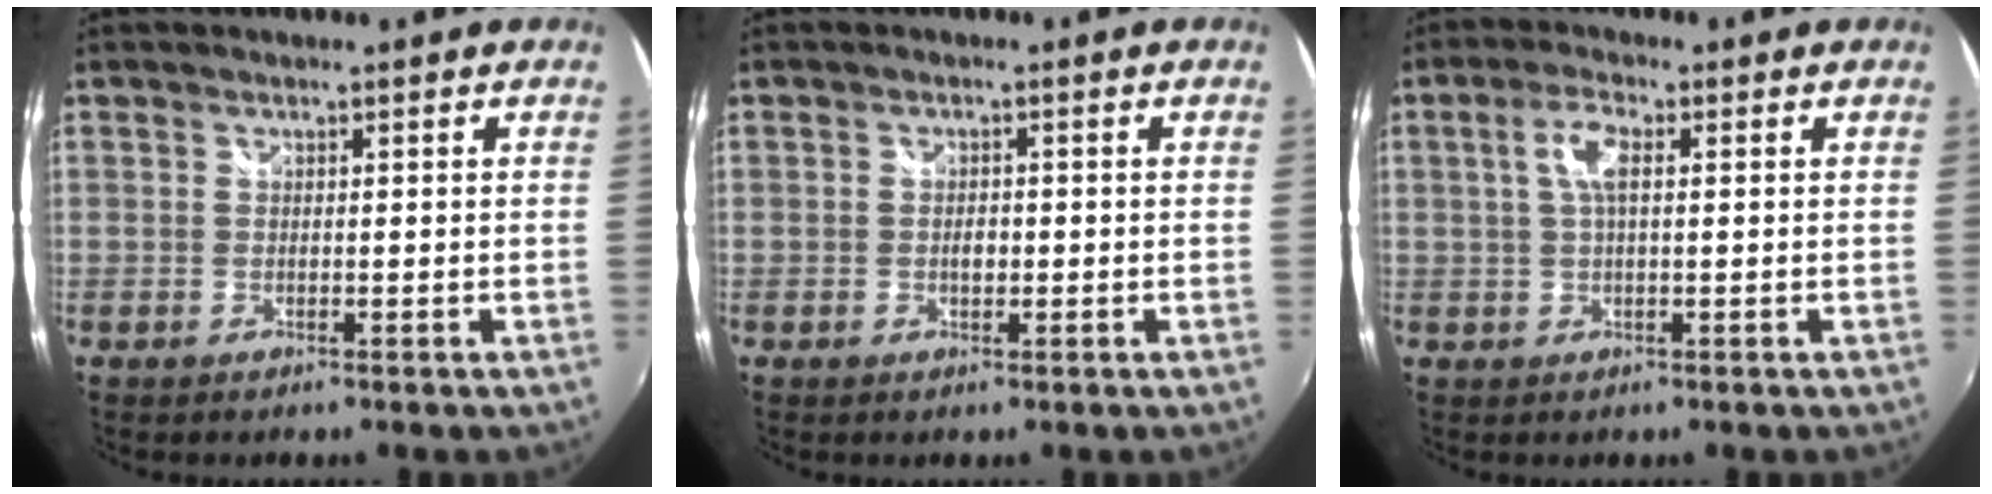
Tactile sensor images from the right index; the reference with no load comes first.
{"total": 1.8, "force": [-0.4, 1.2, 1.4], "torque": [-0.024, 0.001, -0.008]}
{"total": 4.7, "force": [1.0, 1.6, 4.2], "torque": [-0.083, 0.008, 0.020]}